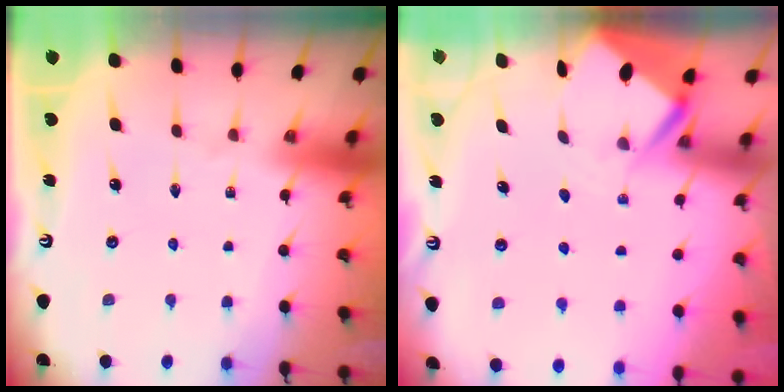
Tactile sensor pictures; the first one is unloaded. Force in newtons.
{"total": 3.8, "press": 3.8, "slide": 0.4}